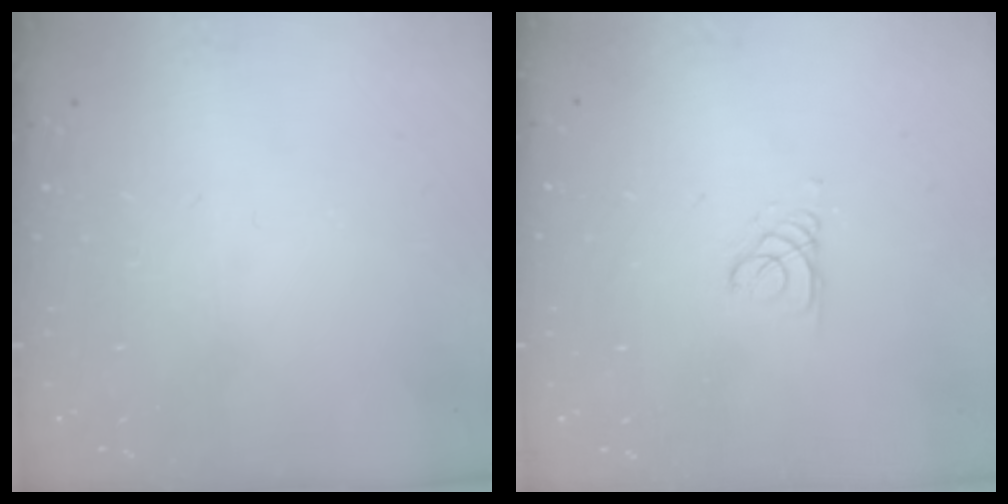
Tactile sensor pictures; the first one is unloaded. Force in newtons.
{"total": 1.3, "press": 1.3, "slide": 0.1}